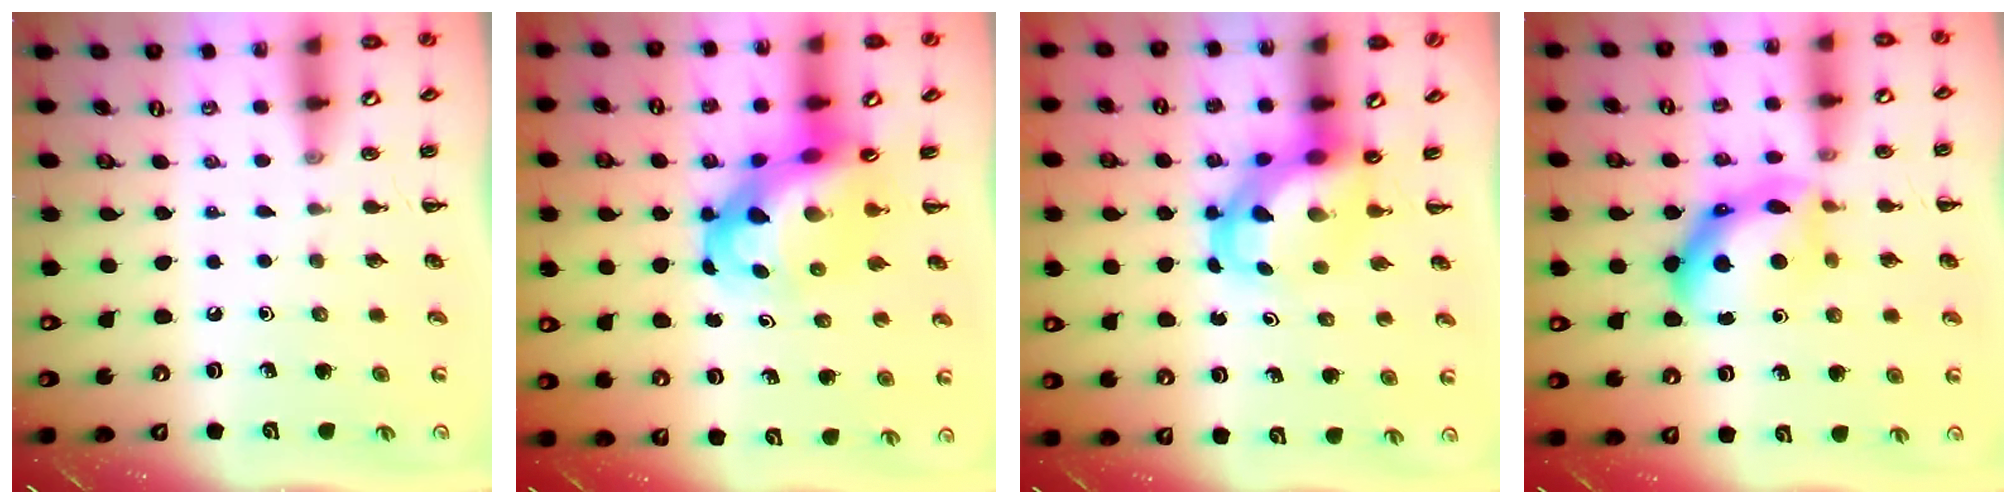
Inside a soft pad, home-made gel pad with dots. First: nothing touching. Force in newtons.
{"total": 8.9, "press": 8.5, "slide": 2.8}
{"total": 4.7, "press": 4.7, "slide": 0.9}
{"total": 12.3, "press": 12.3, "slide": 0.2}